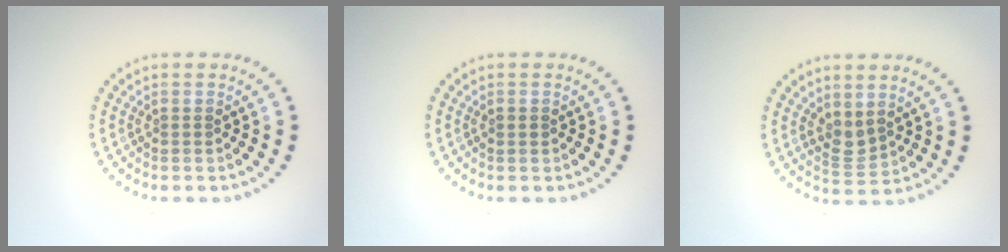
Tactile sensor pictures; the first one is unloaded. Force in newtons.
{"total": 0.7, "press": 0.7, "slide": 0.0}
{"total": 1.8, "press": 1.5, "slide": 1.0}